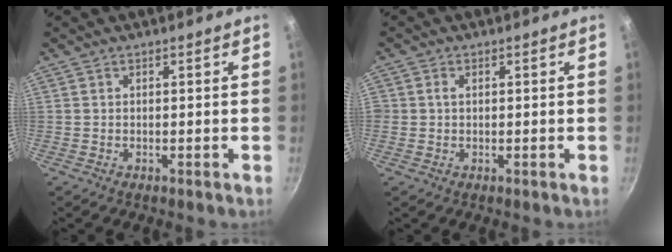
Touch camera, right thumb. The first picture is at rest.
{"total": 1.2, "force": [0.2, 1.0, 0.6], "torque": [-0.008, 0.004, 0.003]}